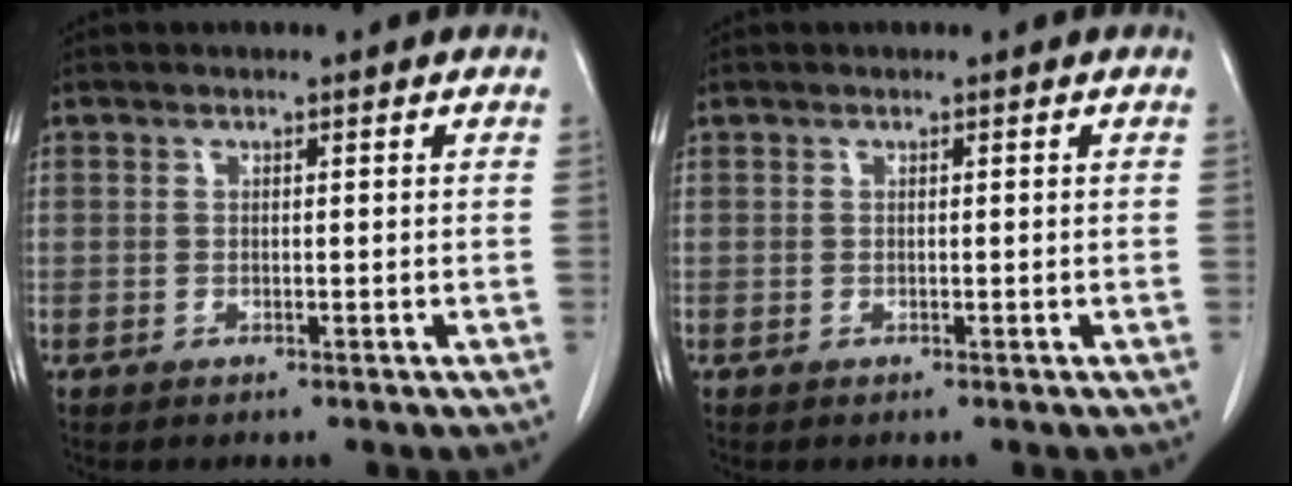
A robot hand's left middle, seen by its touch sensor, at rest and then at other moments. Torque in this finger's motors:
{"motor_torque": [0.50, -0.95, -0.04, -0.01]}